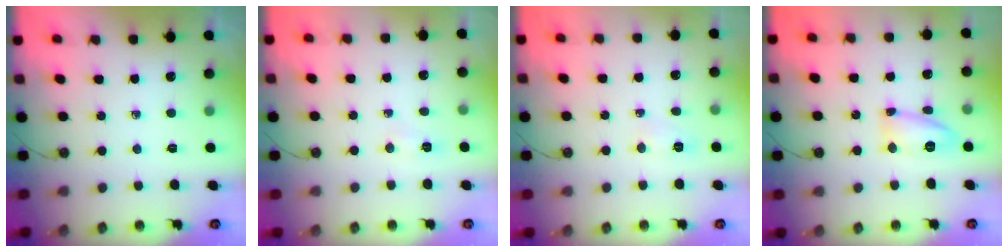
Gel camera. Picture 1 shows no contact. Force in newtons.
{"total": 2.9, "press": 2.9, "slide": 0.3}
{"total": 4.2, "press": 4.2, "slide": 0.6}
{"total": 9.9, "press": 9.6, "slide": 2.3}